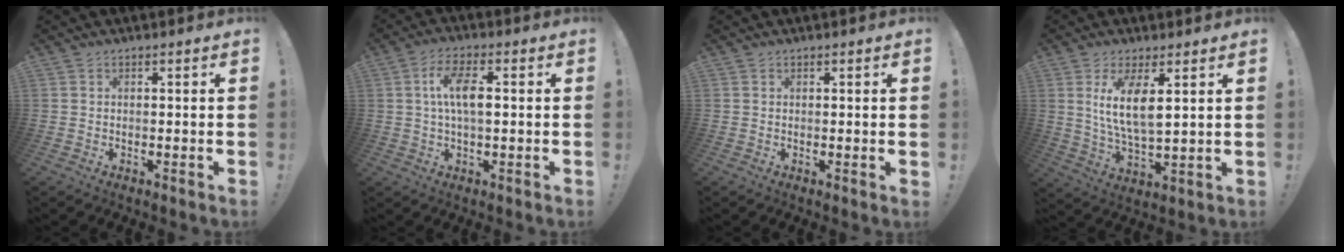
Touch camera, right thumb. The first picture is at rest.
{"total": 8.5, "force": [0.8, 3.3, 7.8], "torque": [-0.138, 0.010, 0.011]}
{"total": 0.7, "force": [0.2, -0.4, 0.5], "torque": [-0.007, -0.002, 0.002]}
{"total": 10.3, "force": [3.9, 3.3, 8.9], "torque": [-0.162, -0.023, 0.064]}